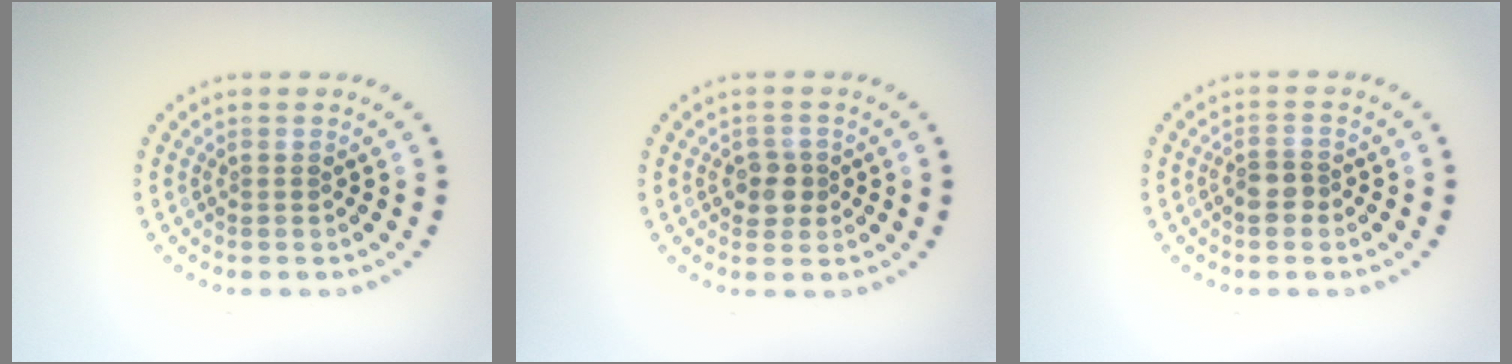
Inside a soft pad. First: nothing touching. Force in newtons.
{"total": 2.0, "press": 1.9, "slide": 0.7}
{"total": 1.9, "press": 1.7, "slide": 0.8}